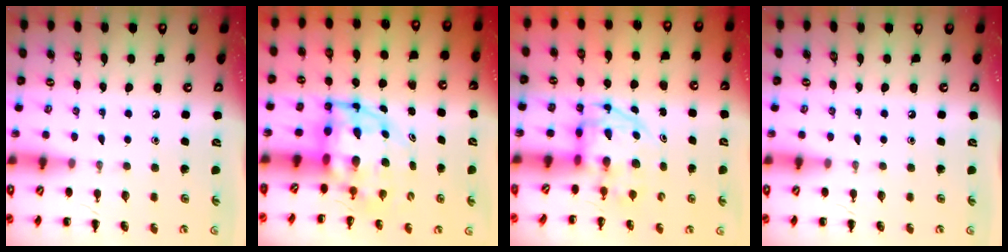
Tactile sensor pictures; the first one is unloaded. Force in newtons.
{"total": 6.6, "press": 6.3, "slide": 1.9}
{"total": 3.7, "press": 3.7, "slide": 0.7}
{"total": 0.0}